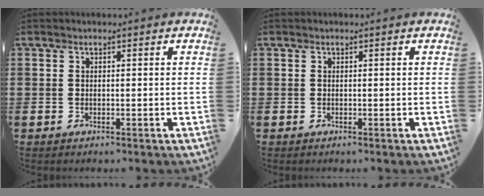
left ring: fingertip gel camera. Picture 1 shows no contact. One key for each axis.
{"total": 0.0}